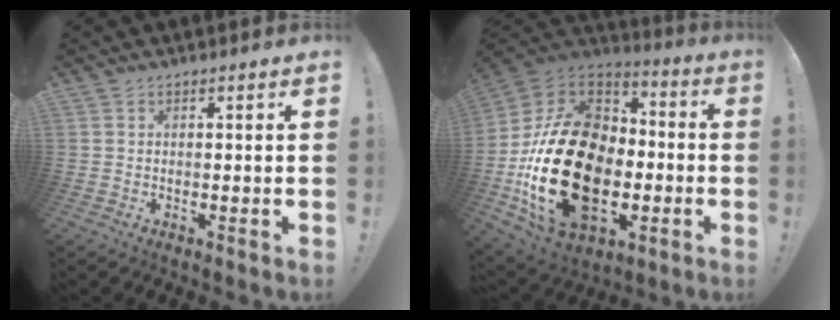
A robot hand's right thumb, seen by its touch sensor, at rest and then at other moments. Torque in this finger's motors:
{"motor_torque": [2.32, 2.68, 2.21, -0.56, 1.05]}